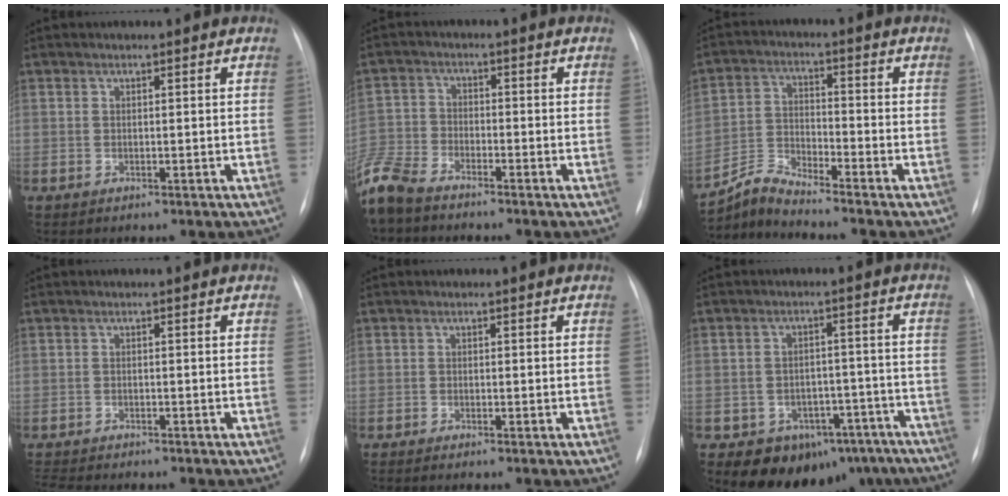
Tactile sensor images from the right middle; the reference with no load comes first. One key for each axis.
{"total": 9.6, "fx": -8.2, "fy": 3.1, "fz": 4.1, "tx": -0.101, "ty": -0.016, "tz": -0.162}
{"total": 5.7, "fx": -5.5, "fy": -1.3, "fz": 0.0, "tx": -0.024, "ty": -0.011, "tz": -0.108}
{"total": 5.8, "fx": -5.3, "fy": 0.8, "fz": 2.1, "tx": -0.037, "ty": -0.011, "tz": -0.081}
{"total": 1.3, "fx": -1.0, "fy": -0.3, "fz": 0.7, "tx": -0.014, "ty": -0.003, "tz": -0.014}
{"total": 13.1, "fx": -10.0, "fy": 7.8, "fz": 3.2, "tx": -0.023, "ty": 0.040, "tz": -0.116}